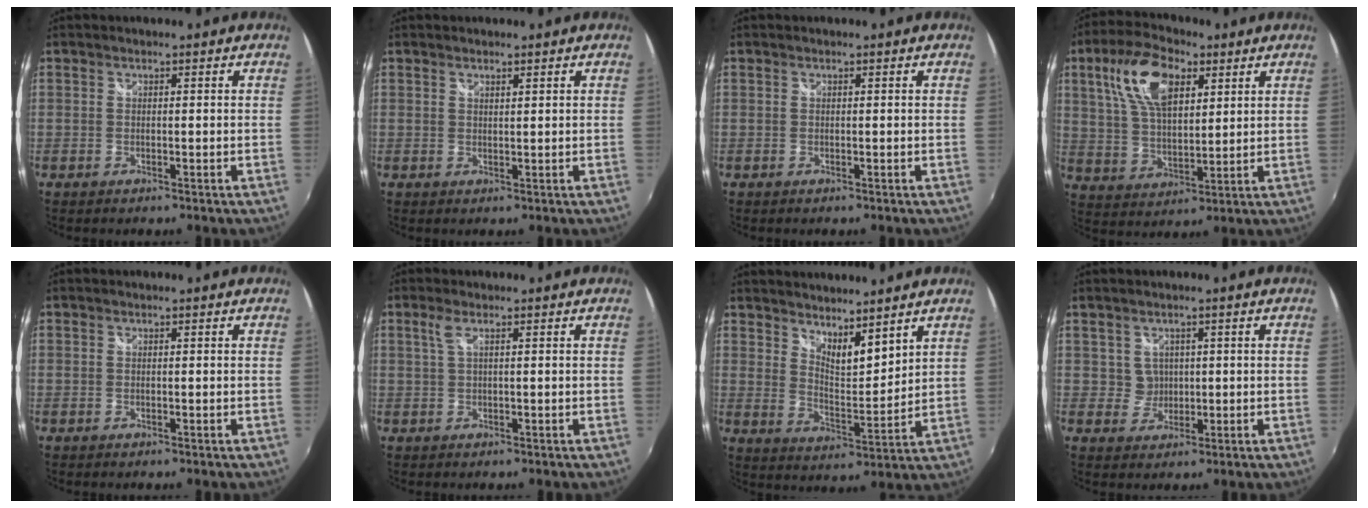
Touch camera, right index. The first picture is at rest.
{"total": 0.9, "force": [0.8, 0.0, 0.4], "torque": [-0.005, -0.001, 0.014]}
{"total": 0.0}
{"total": 13.9, "force": [6.1, 6.8, 10.4], "torque": [-0.199, 0.025, 0.115]}
{"total": 0.0}
{"total": 1.6, "force": [0.4, 0.0, 1.5], "torque": [-0.029, 0.002, 0.006]}
{"total": 8.0, "force": [6.6, 2.1, 4.0], "torque": [-0.054, -0.008, 0.114]}
{"total": 2.6, "force": [0.6, 2.5, -0.1], "torque": [0.007, 0.010, 0.013]}